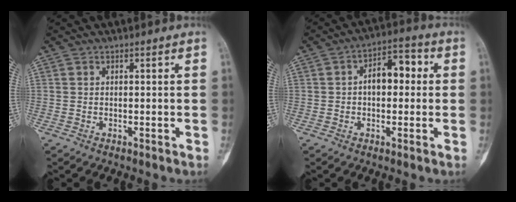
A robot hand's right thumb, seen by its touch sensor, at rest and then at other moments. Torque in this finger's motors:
{"motor_torque": [1.04, 0.86, 0.68, 0.22, 0.05]}